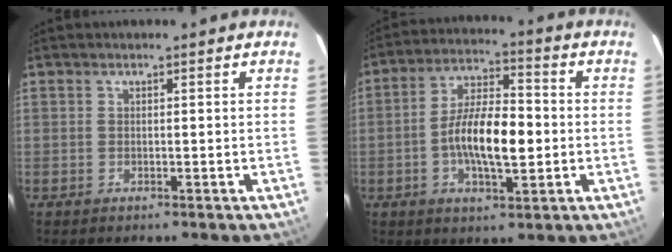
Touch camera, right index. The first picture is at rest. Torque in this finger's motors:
{"motor_torque": [1.57, -0.29, 0.90, 0.18]}